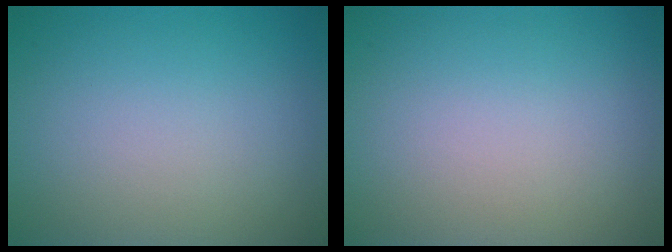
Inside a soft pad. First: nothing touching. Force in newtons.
{"total": 0.0}